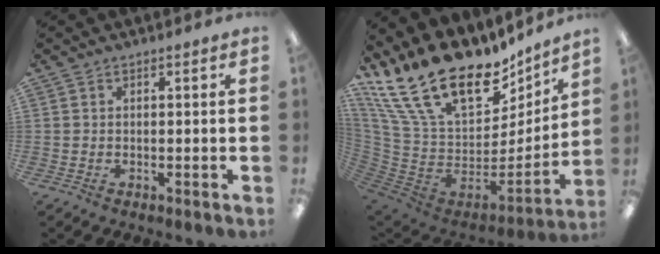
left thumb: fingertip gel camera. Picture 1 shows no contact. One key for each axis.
{"total": 27.9, "fx": 18.3, "fy": 14.0, "fz": 15.8, "tx": -0.307, "ty": -0.127, "tz": 0.355}